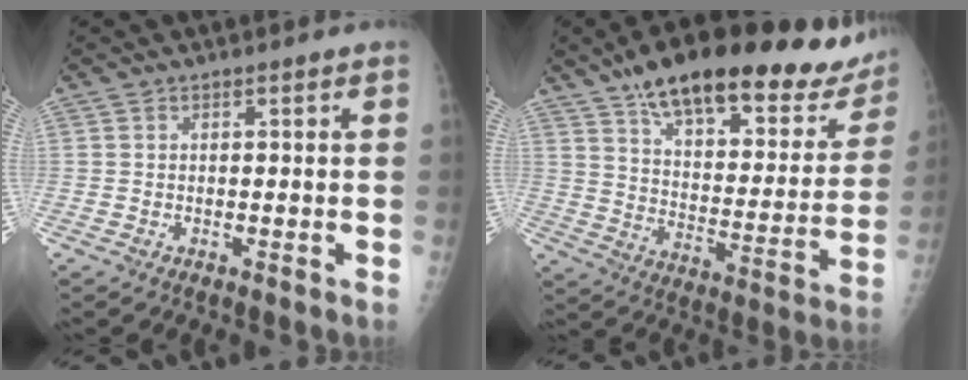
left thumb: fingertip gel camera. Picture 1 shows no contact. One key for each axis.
{"total": 30.0, "fx": 21.1, "fy": 10.2, "fz": 18.7, "tx": -0.239, "ty": -0.054, "tz": 0.298}